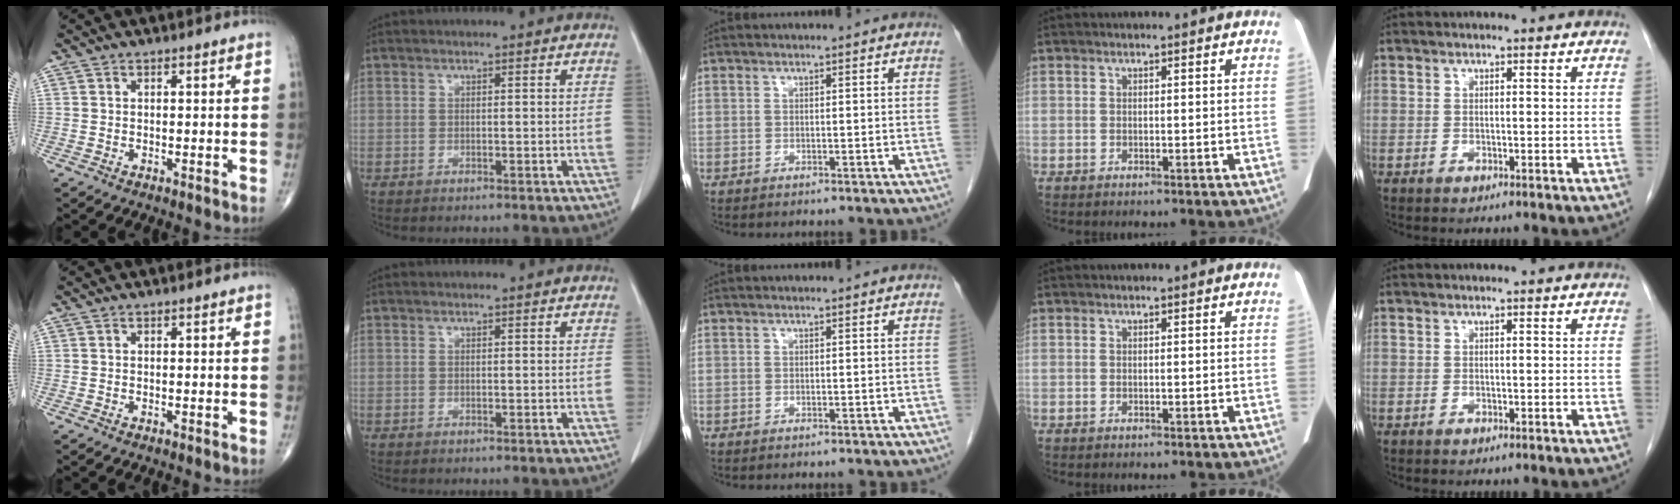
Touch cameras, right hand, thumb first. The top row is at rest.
{}